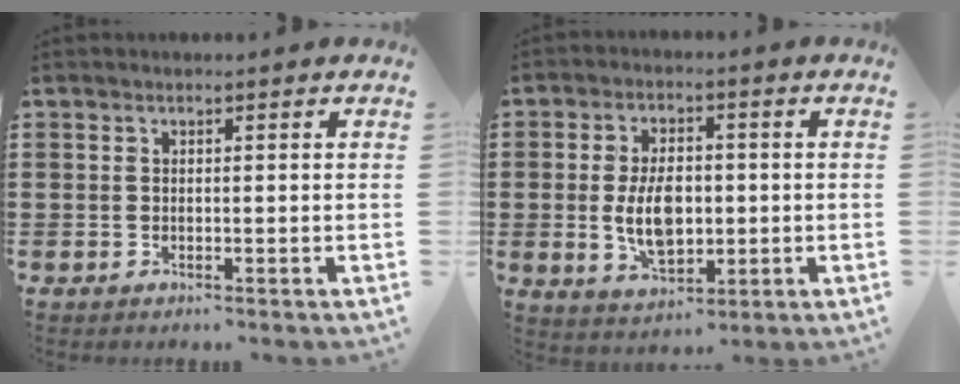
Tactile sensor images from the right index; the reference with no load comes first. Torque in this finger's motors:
{"motor_torque": [2.14, 0.00, 0.75, 0.21]}